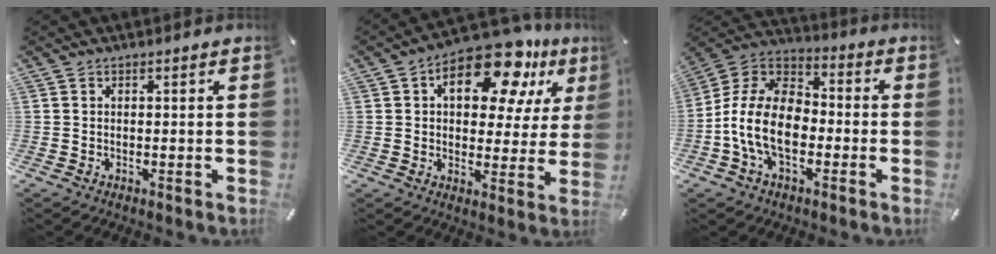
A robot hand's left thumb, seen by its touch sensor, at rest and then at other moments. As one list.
[{"total": 17.2, "force": [8.9, 9.0, 11.6], "torque": [-0.167, -0.041, 0.147]}, {"total": 14.1, "force": [-5.0, 9.1, 9.6], "torque": [-0.220, 0.022, -0.097]}]